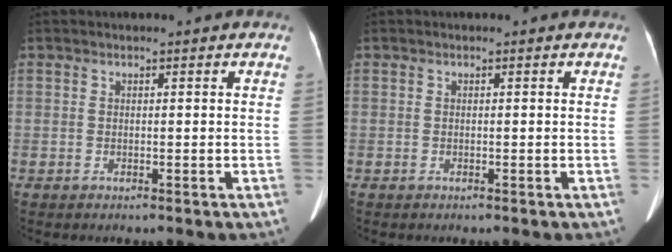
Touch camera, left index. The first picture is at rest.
{"total": 0.0}